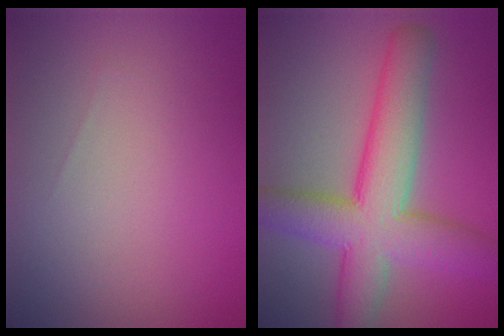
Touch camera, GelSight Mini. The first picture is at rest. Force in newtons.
{"total": 9.1, "press": 9.1, "slide": 0.2}